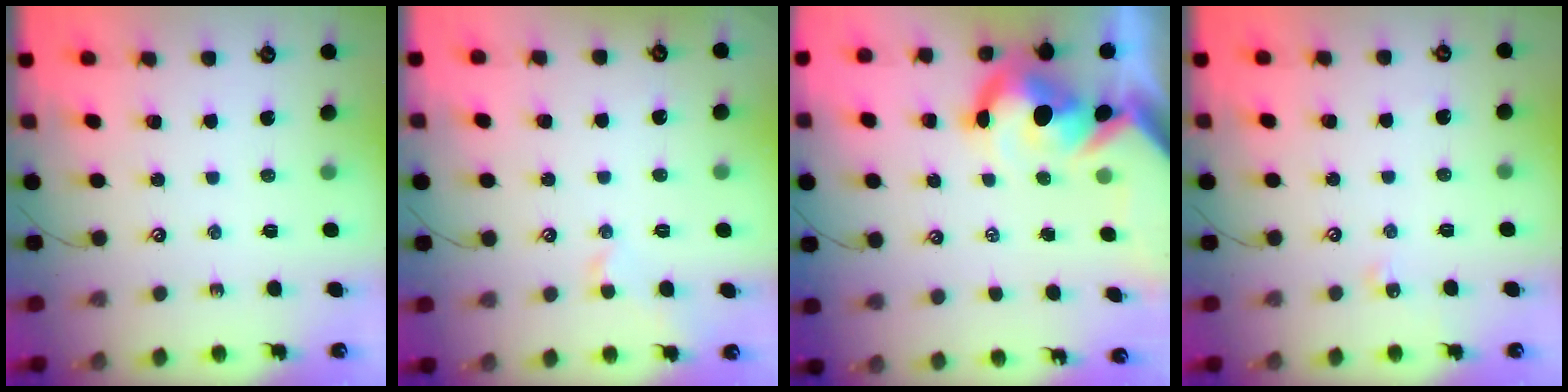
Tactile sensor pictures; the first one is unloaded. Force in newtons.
{"total": 0.8, "press": 0.8, "slide": 0.1}
{"total": 13.7, "press": 13.6, "slide": 1.9}
{"total": 3.2, "press": 3.2, "slide": 0.5}